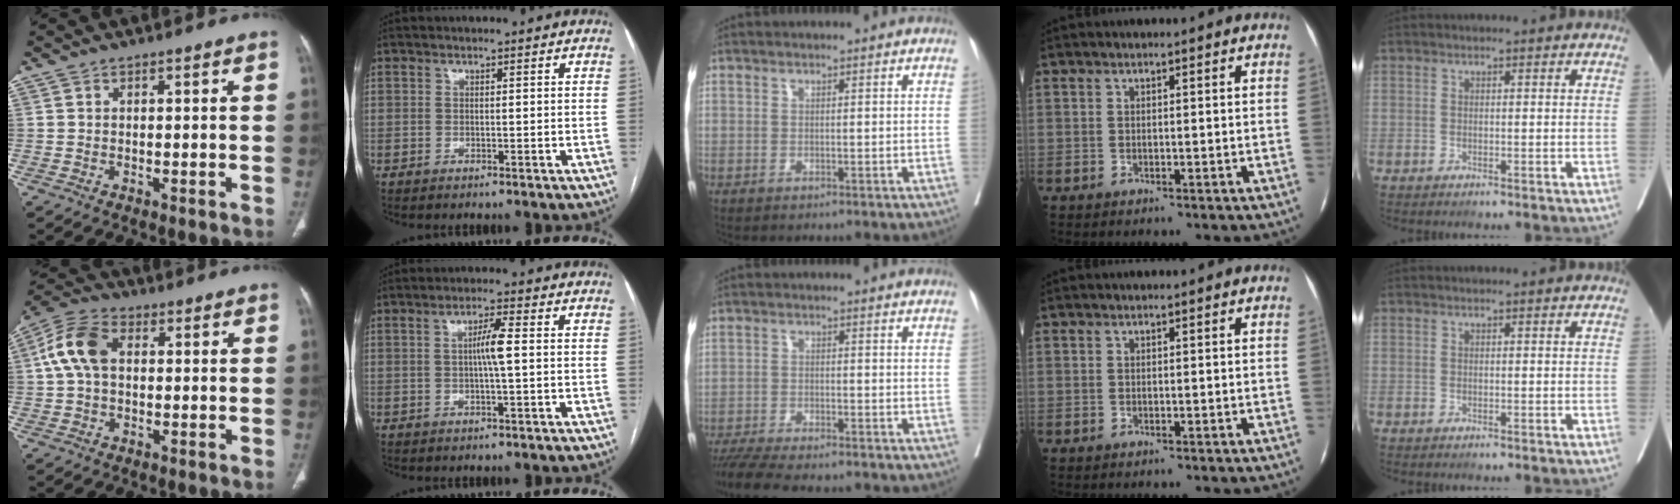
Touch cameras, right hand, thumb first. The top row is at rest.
{"thumb": {"total": 9.2, "force": [1.4, 6.0, 6.9], "torque": [-0.146, 0.027, 0.022]}, "index": {"total": 3.9, "force": [0.2, 0.1, 3.9], "torque": [-0.072, 0.002, 0.003]}, "middle": {"total": 11.6, "force": [-10.3, 1.6, 5.2], "torque": [-0.071, -0.011, -0.155]}}